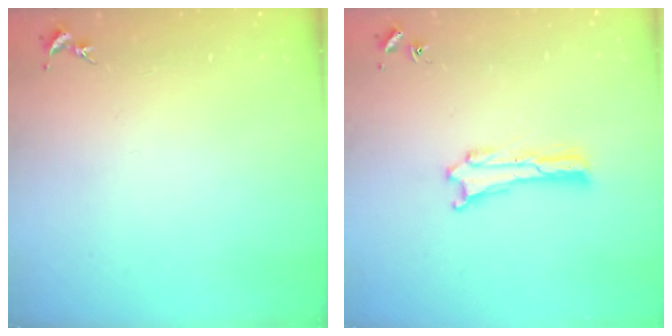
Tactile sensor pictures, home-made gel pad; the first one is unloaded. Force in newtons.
{"total": 0.0}